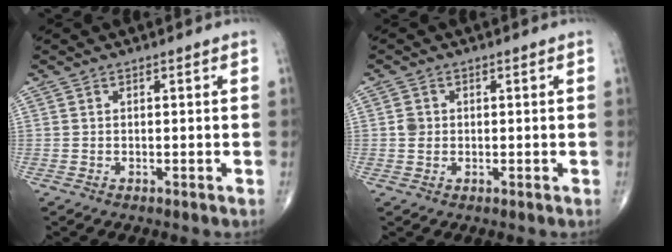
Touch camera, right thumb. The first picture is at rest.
{"total": 1.8, "force": [0.1, 1.6, 0.8], "torque": [-0.008, 0.002, 0.003]}